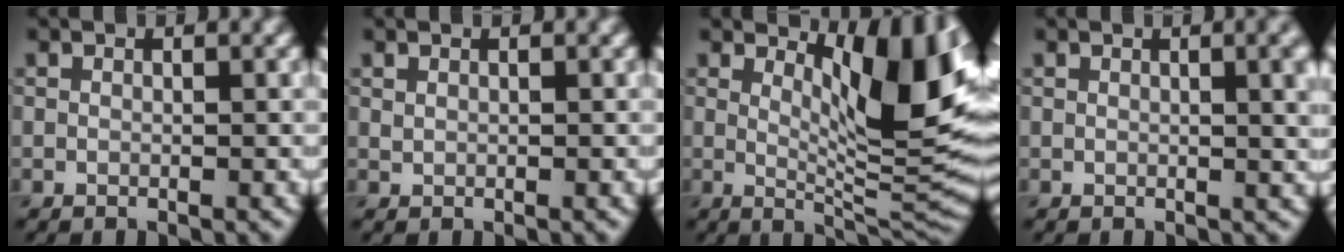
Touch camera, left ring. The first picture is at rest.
{"total": 0.0}
{"total": 9.8, "force": [3.5, 3.1, 8.6], "torque": [-0.120, -0.012, 0.063]}
{"total": 4.6, "force": [1.2, 1.8, 4.1], "torque": [-0.032, 0.009, 0.018]}